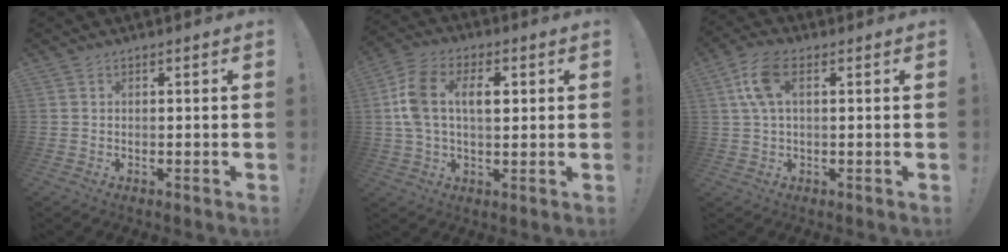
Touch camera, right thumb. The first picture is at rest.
{"total": 12.6, "force": [1.9, 7.8, 9.8], "torque": [-0.181, 0.013, 0.034]}
{"total": 8.8, "force": [2.5, 4.1, 7.3], "torque": [-0.142, 0.005, 0.048]}